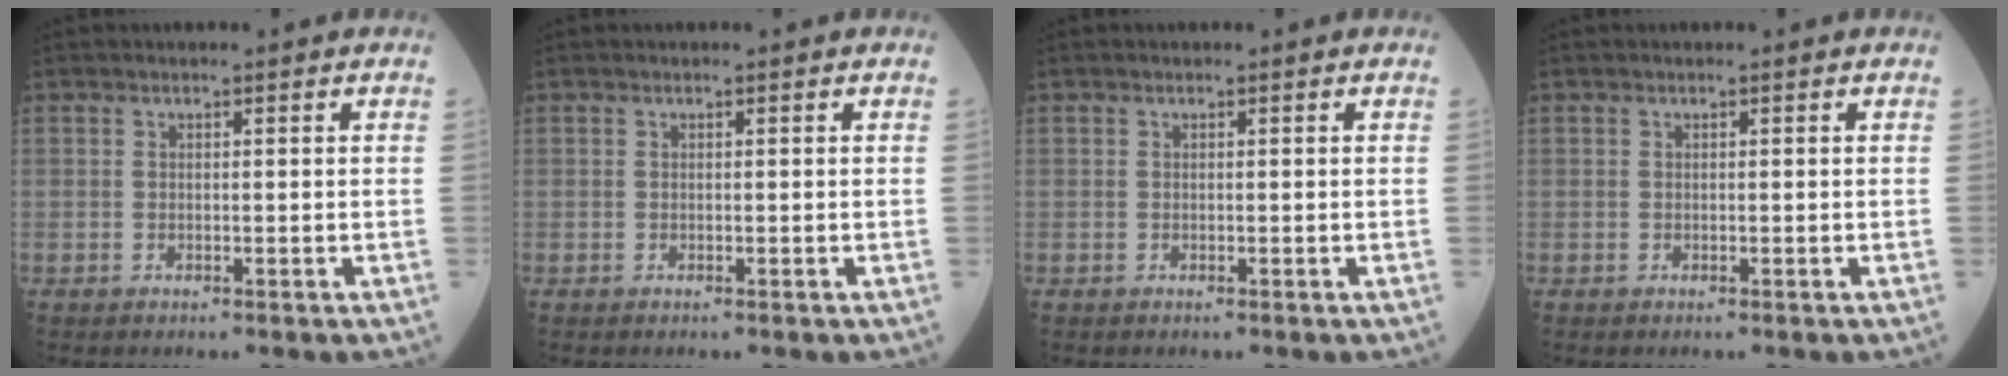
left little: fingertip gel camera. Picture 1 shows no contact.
{"total": 0.0}
{"total": 0.0}
{"total": 0.0}